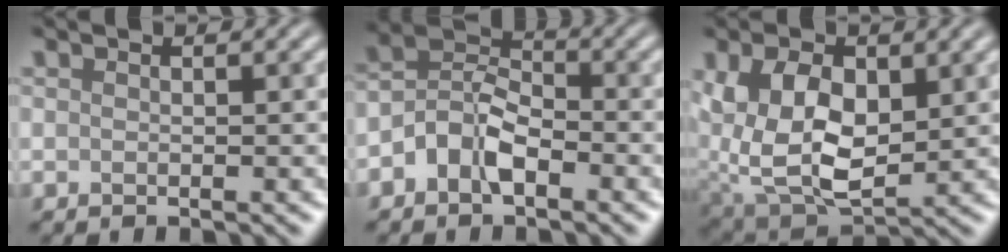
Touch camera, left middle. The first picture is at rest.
{"total": 4.5, "force": [-2.2, 2.6, 3.0], "torque": [-0.054, 0.013, -0.050]}
{"total": 10.0, "force": [0.9, 6.6, 7.4], "torque": [-0.174, -0.009, 0.030]}